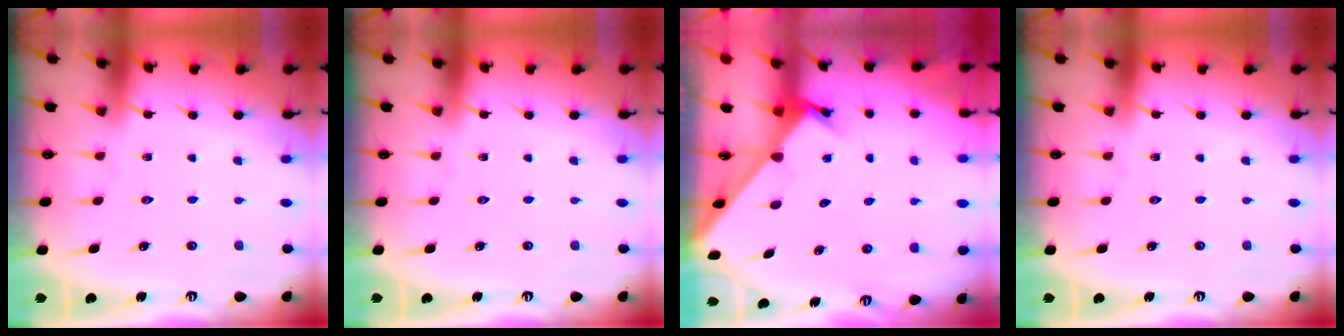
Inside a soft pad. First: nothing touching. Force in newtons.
{"total": 0.0}
{"total": 2.3, "press": 2.3, "slide": 0.2}
{"total": 0.0}